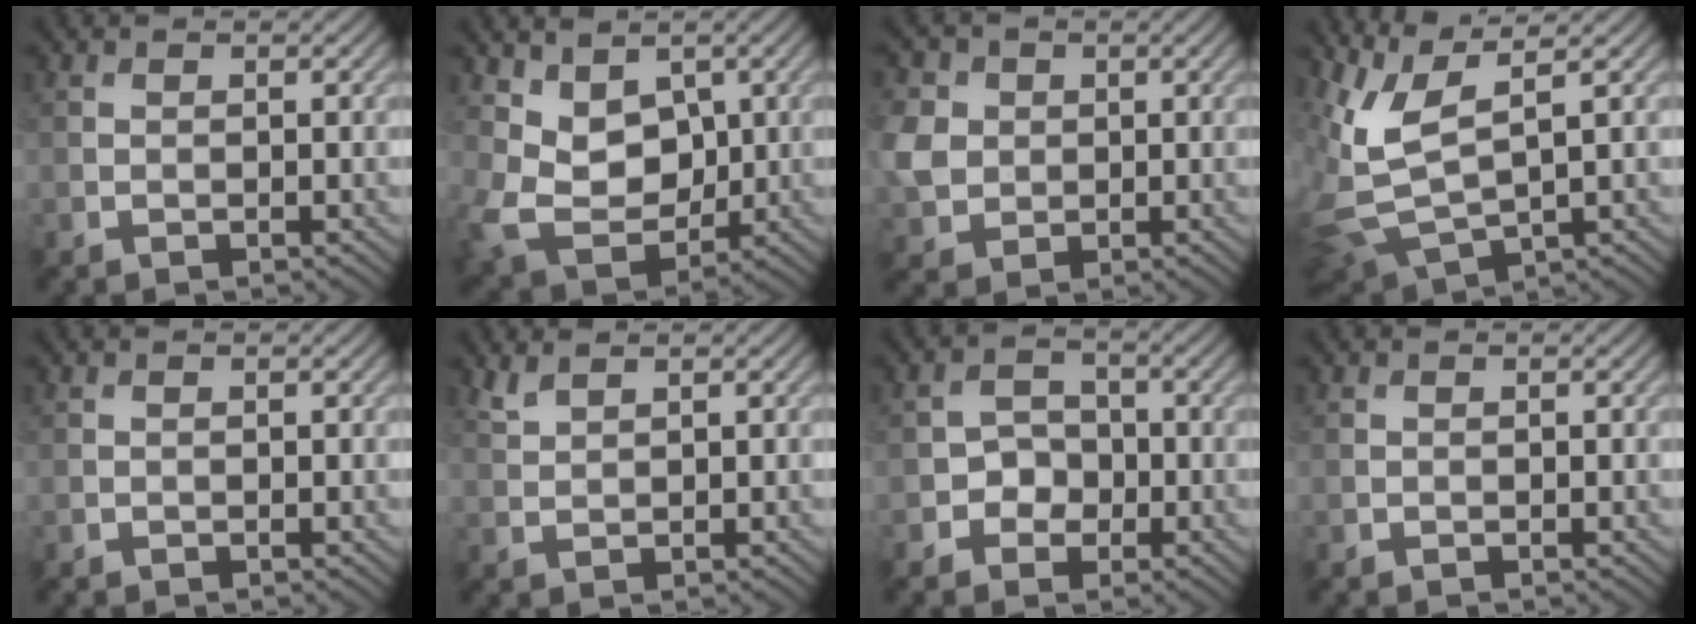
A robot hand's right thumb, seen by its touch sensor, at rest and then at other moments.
{"total": 7.2, "force": [2.6, 5.2, 4.3], "torque": [-0.115, -0.021, 0.043]}
{"total": 5.6, "force": [0.5, 4.9, 2.6], "torque": [-0.085, 0.005, 0.003]}
{"total": 7.9, "force": [3.5, 3.0, 6.5], "torque": [-0.175, -0.003, 0.076]}
{"total": 0.0}
{"total": 1.7, "force": [1.5, 0.3, 0.8], "torque": [-0.028, 0.004, 0.038]}
{"total": 3.2, "force": [-1.1, 2.7, 1.2], "torque": [-0.009, 0.005, -0.028]}
{"total": 0.0}